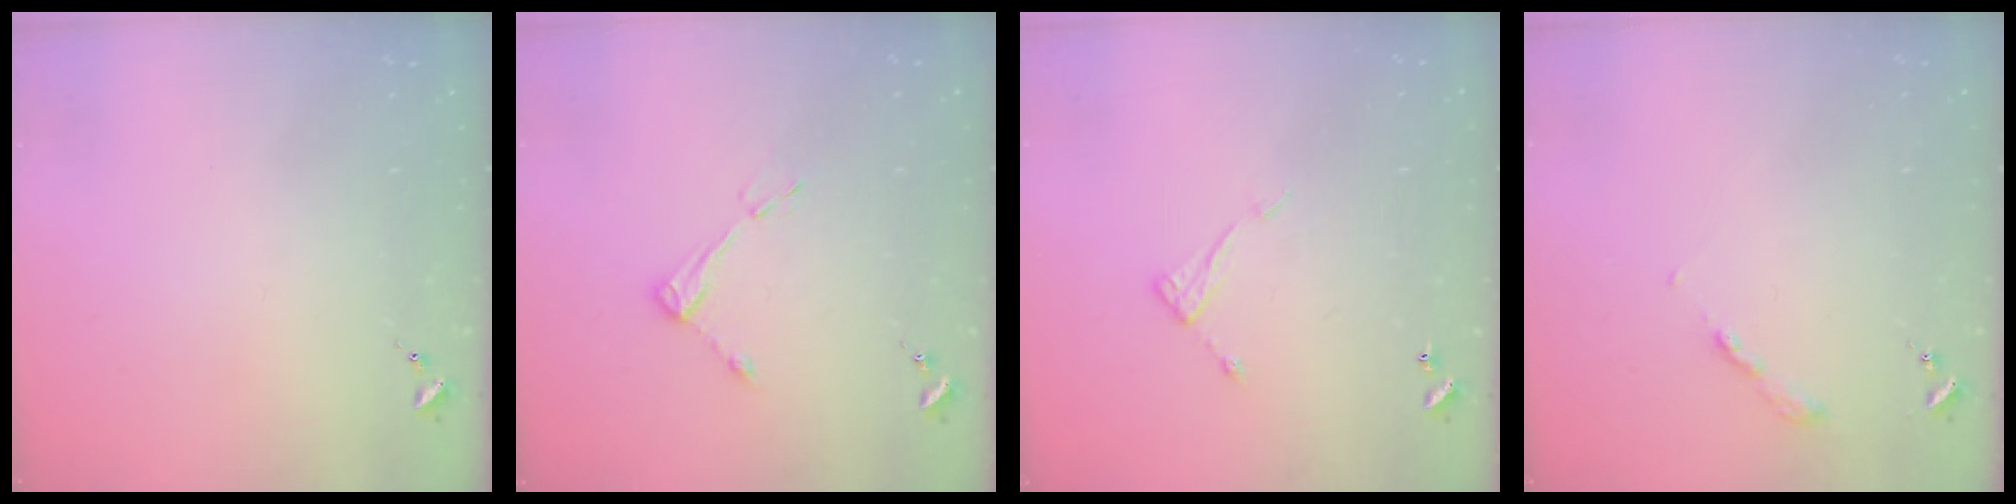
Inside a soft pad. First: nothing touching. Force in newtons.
{"total": 6.0, "press": 5.9, "slide": 0.6}
{"total": 7.3, "press": 7.3, "slide": 0.4}
{"total": 2.7, "press": 2.6, "slide": 0.3}